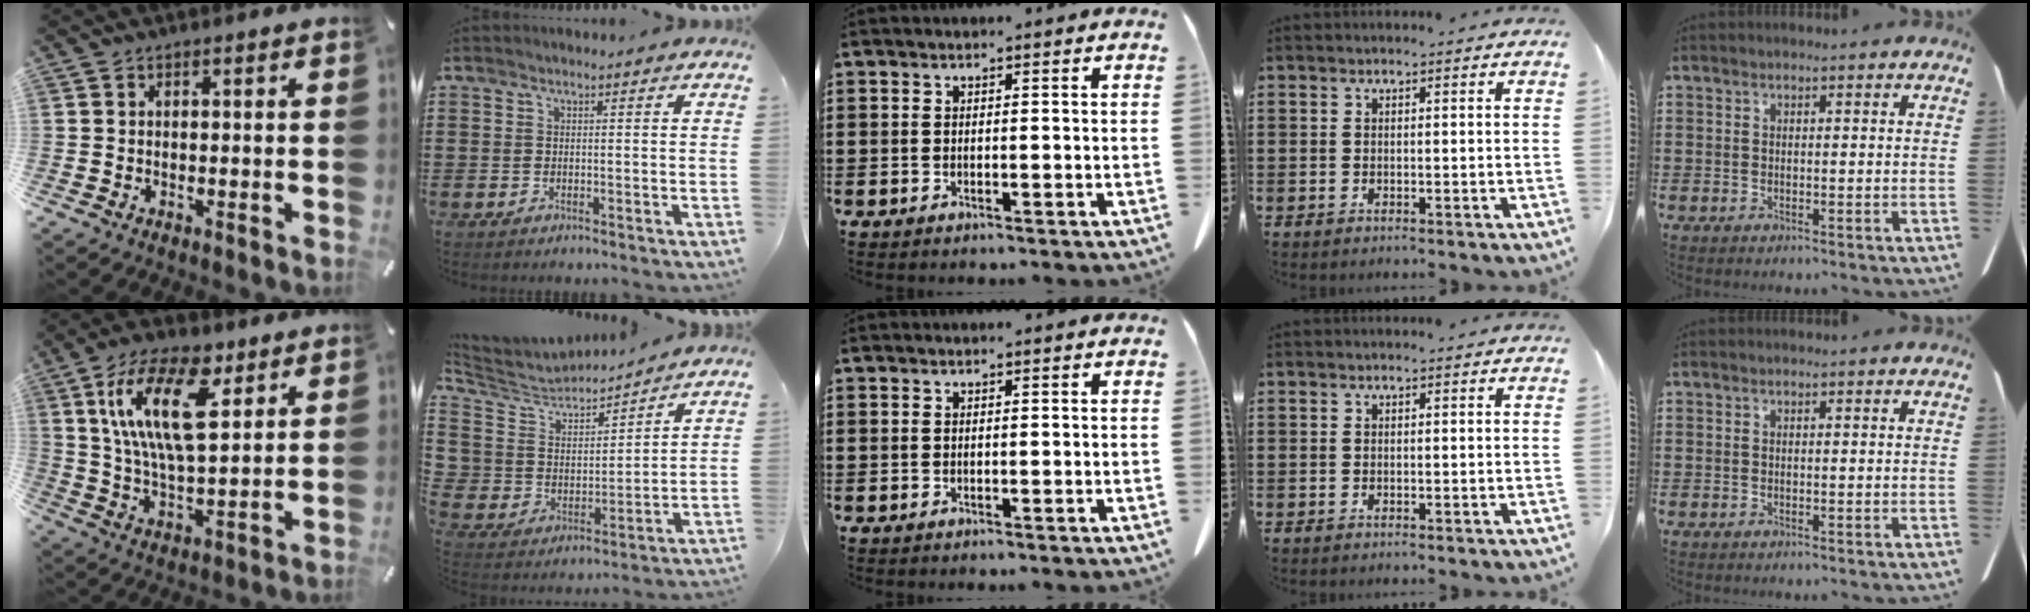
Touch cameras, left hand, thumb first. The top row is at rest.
{"thumb": {"total": 18.6, "force": [8.6, 8.4, 14.2], "torque": [-0.303, -0.015, 0.142]}, "index": {"total": 5.5, "force": [4.8, 2.6, -0.6], "torque": [-0.031, -0.045, 0.081]}}